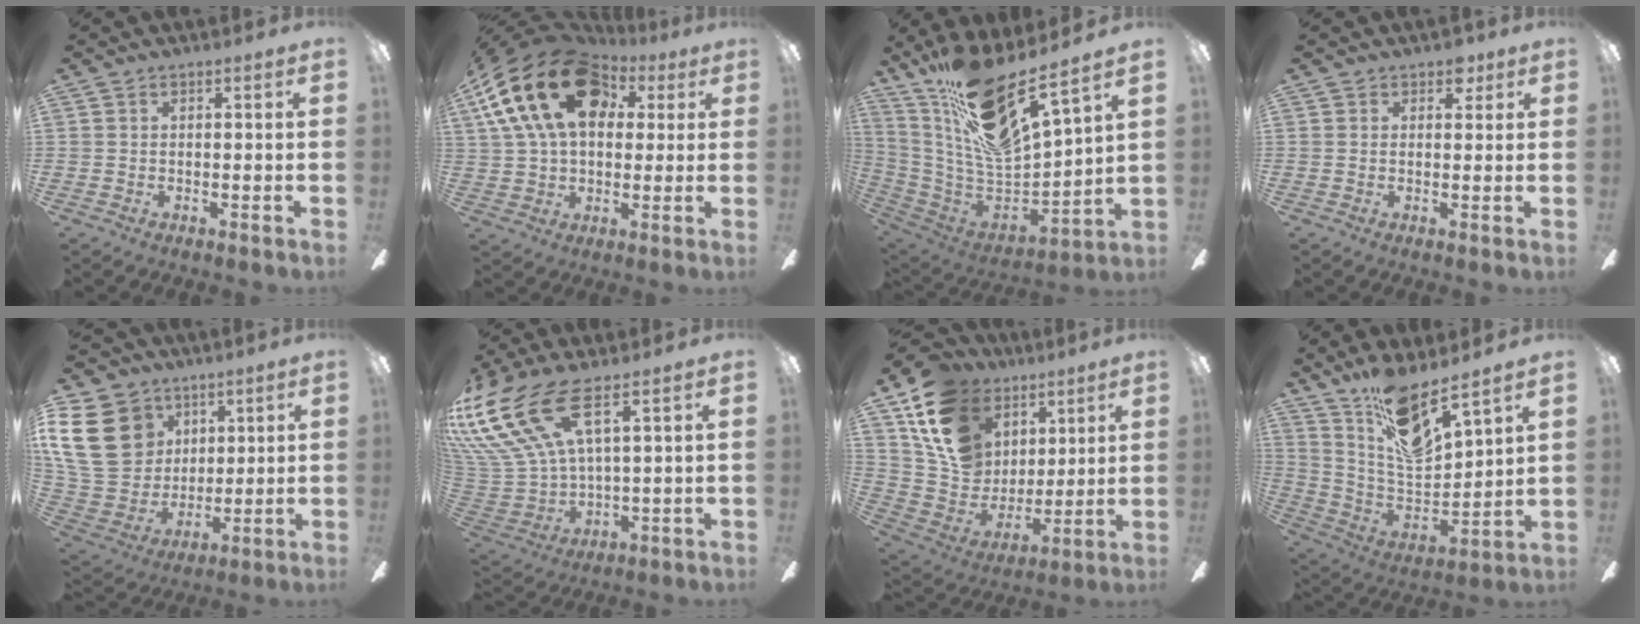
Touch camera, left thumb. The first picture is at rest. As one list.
[{"total": 22.2, "force": [8.1, 14.7, 14.6], "torque": [-0.279, -0.021, 0.137]}, {"total": 21.0, "force": [15.5, 4.9, 13.3], "torque": [-0.241, -0.110, 0.264]}, {"total": 3.2, "force": [2.0, 2.3, 1.1], "torque": [-0.002, -0.002, 0.033]}, {"total": 21.5, "force": [7.5, 17.0, 10.7], "torque": [-0.235, -0.022, 0.144]}, {"total": 19.3, "force": [11.4, 8.1, 13.3], "torque": [-0.313, -0.062, 0.204]}, {"total": 18.8, "force": [9.1, 14.2, 8.2], "torque": [-0.167, -0.035, 0.179]}, {"total": 15.3, "force": [11.6, 4.4, 8.9], "torque": [-0.165, -0.084, 0.206]}]